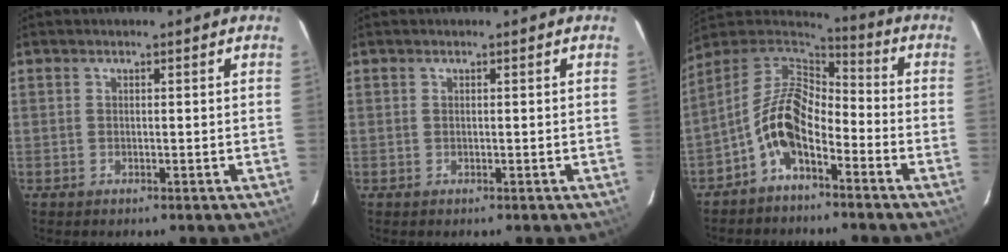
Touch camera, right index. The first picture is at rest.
{"total": 0.0}
{"total": 10.7, "force": [-4.9, 5.3, 7.9], "torque": [-0.163, 0.015, -0.099]}